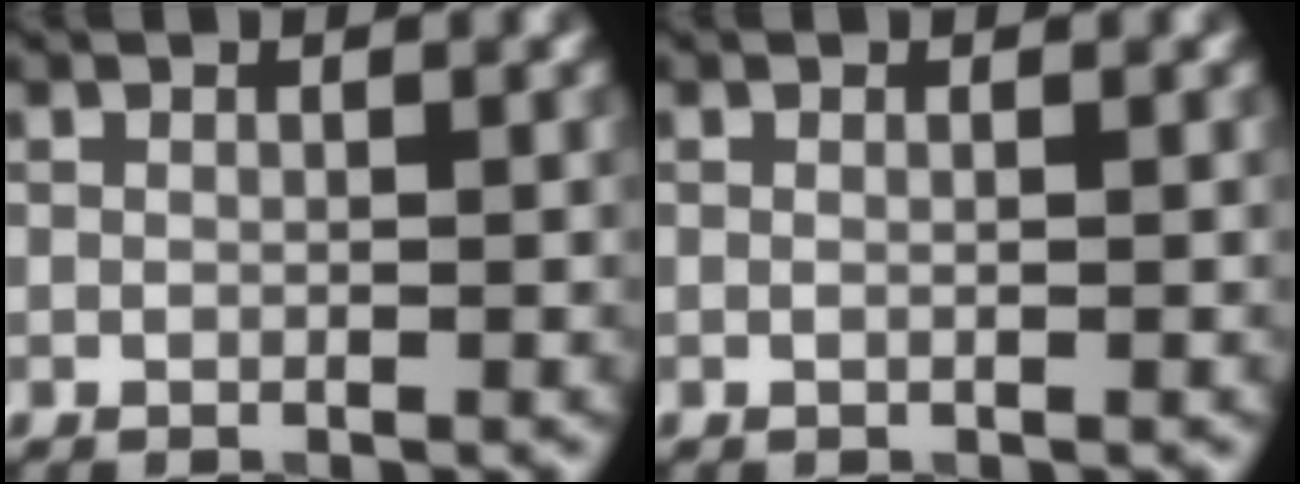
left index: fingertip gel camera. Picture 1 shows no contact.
{"total": 0.6, "force": [0.1, 0.2, 0.5], "torque": [-0.008, -0.003, -0.006]}